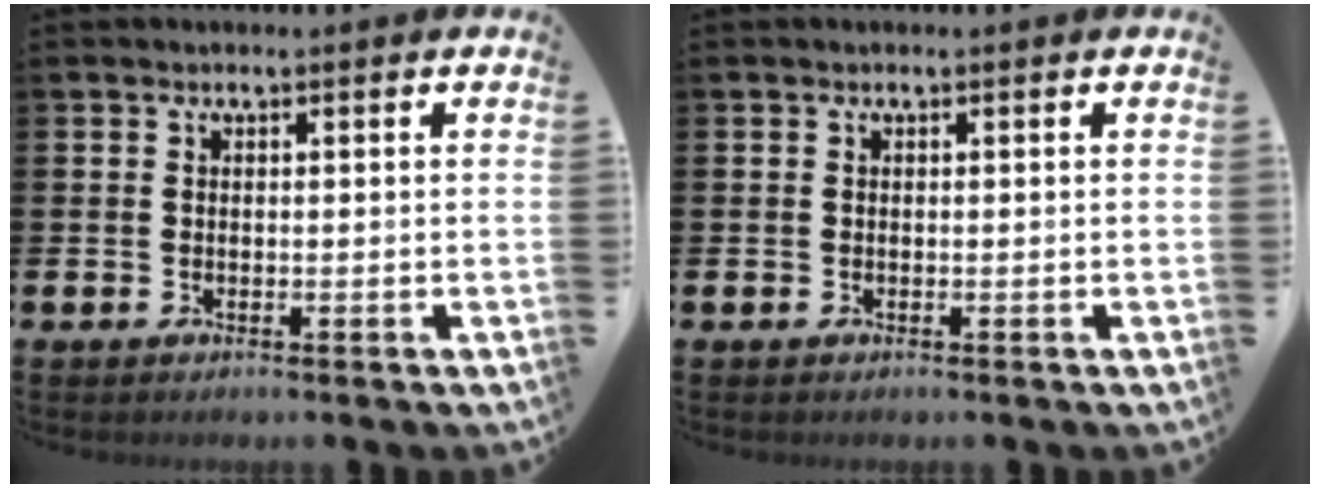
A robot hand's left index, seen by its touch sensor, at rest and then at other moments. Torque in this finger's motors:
{"motor_torque": [0.00, 0.00, 0.00, 0.00]}